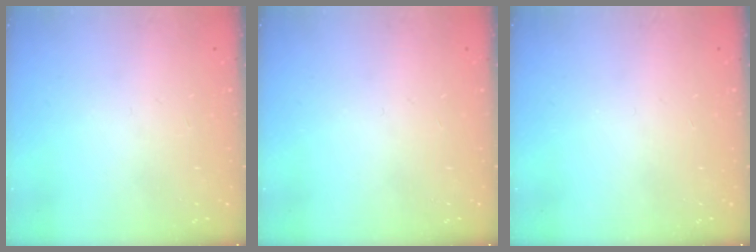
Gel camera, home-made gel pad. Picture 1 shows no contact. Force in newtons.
{"total": 0.0}
{"total": 0.0}